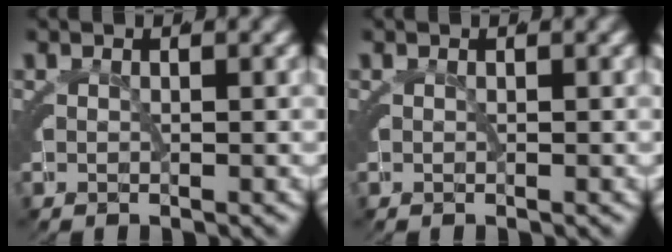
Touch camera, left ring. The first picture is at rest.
{"total": 0.0}